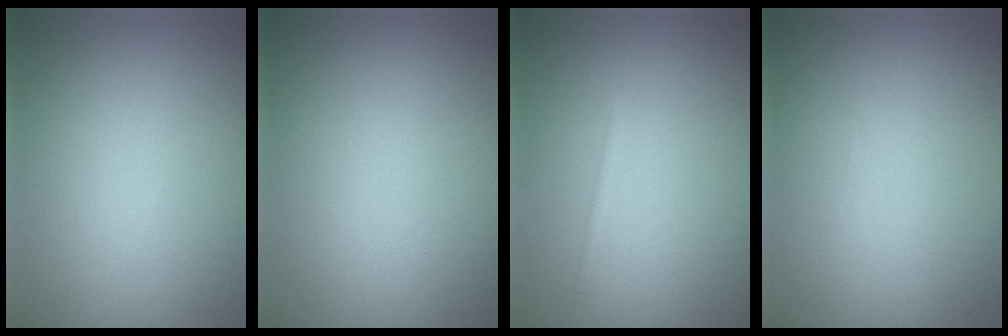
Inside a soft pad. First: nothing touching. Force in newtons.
{"total": 0.0}
{"total": 0.6, "press": 0.6, "slide": 0.1}
{"total": 0.0}